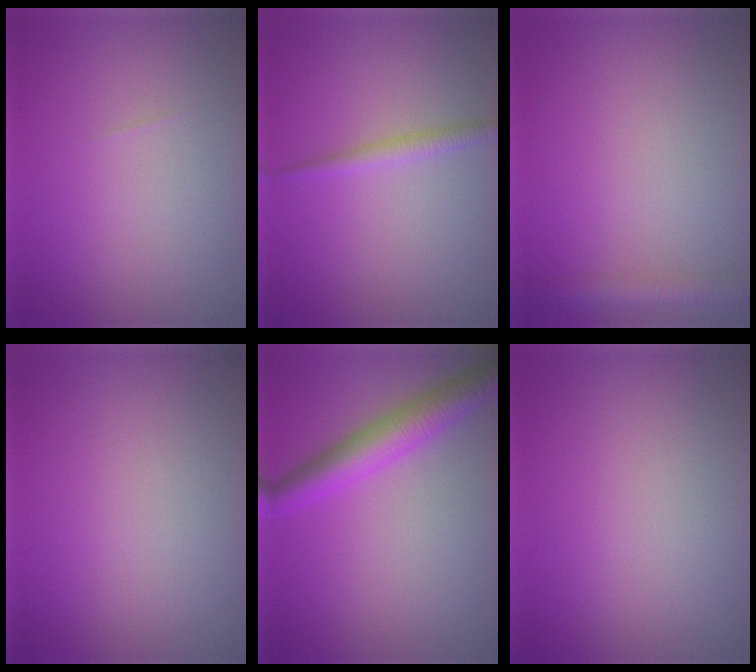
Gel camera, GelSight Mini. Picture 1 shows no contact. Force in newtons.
{"total": 1.4, "press": 1.4, "slide": 0.1}
{"total": 2.6, "press": 2.6, "slide": 0.1}
{"total": 0.0}
{"total": 4.3, "press": 4.3, "slide": 0.0}
{"total": 0.0}